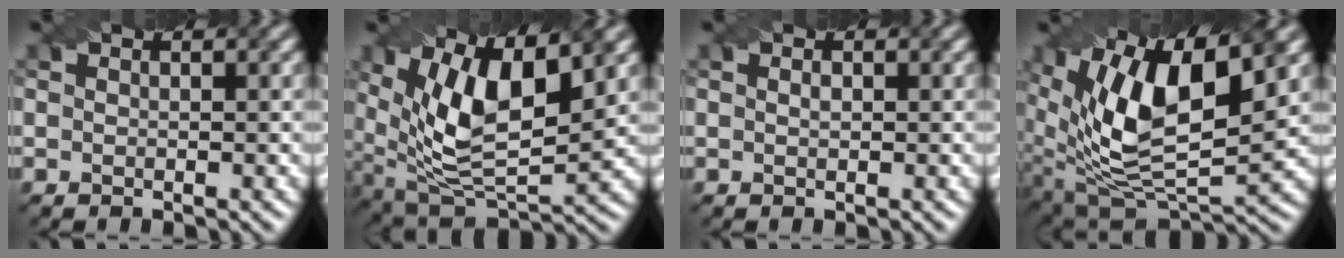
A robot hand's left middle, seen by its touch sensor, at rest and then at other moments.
{"total": 11.1, "force": [3.7, 4.9, 9.3], "torque": [-0.164, -0.004, 0.066]}
{"total": 0.5, "force": [0.0, 0.3, 0.5], "torque": [-0.010, 0.001, 0.001]}
{"total": 13.5, "force": [4.6, 6.1, 11.1], "torque": [-0.205, 0.006, 0.084]}